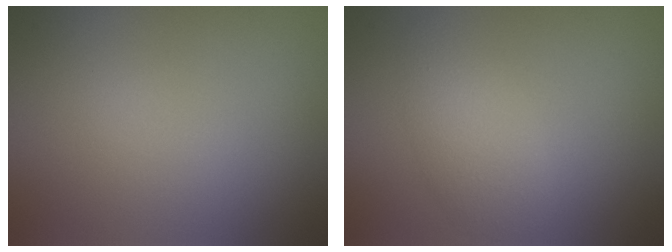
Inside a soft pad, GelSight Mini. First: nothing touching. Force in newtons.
{"total": 2.9, "press": 2.9, "slide": 0.2}